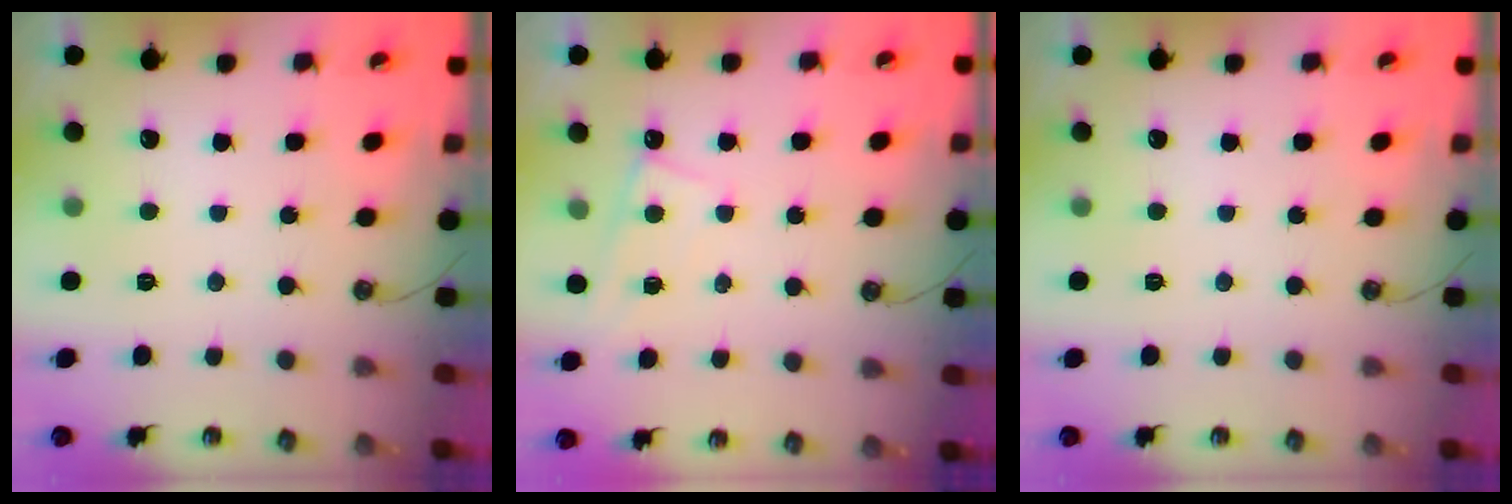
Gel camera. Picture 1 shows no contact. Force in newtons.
{"total": 2.4, "press": 2.4, "slide": 0.3}
{"total": 0.0}